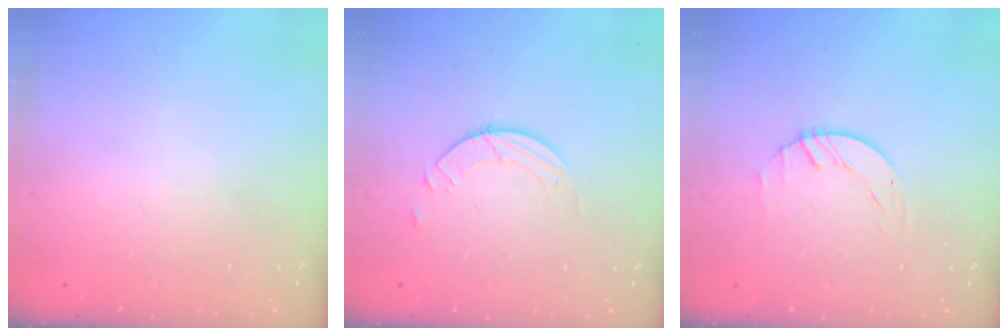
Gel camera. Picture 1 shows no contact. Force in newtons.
{"total": 3.8, "press": 3.7, "slide": 0.4}
{"total": 0.6, "press": 0.6, "slide": 0.1}